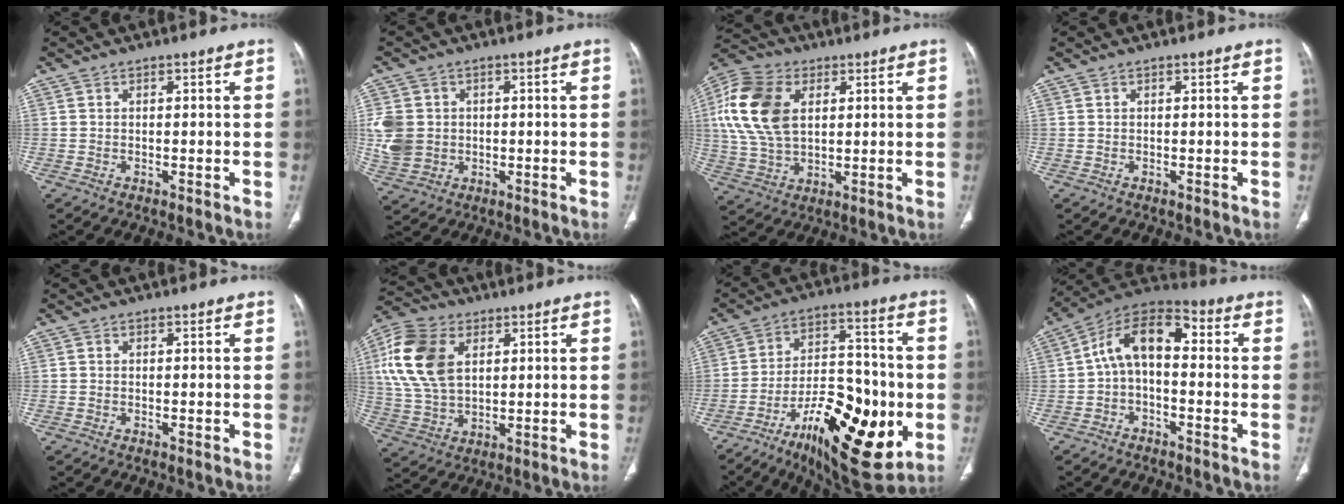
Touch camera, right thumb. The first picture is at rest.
{"total": 9.1, "force": [0.3, 7.9, 4.6], "torque": [-0.094, 0.004, 0.017]}
{"total": 16.4, "force": [4.0, 10.7, 11.8], "torque": [-0.237, 0.002, 0.074]}
{"total": 0.0}
{"total": 0.0}
{"total": 15.8, "force": [4.6, 10.2, 11.1], "torque": [-0.224, -0.002, 0.088]}
{"total": 25.3, "force": [-8.5, 10.9, 21.2], "torque": [-0.304, 0.030, -0.117]}
{"total": 11.1, "force": [0.2, 6.3, 9.2], "torque": [-0.140, 0.045, -0.011]}